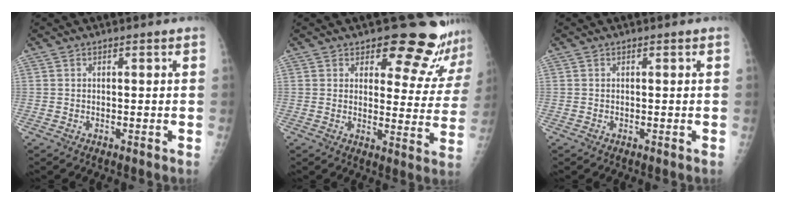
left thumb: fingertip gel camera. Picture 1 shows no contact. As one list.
[{"total": 14.2, "force": [12.9, 4.4, 4.2], "torque": [-0.001, -0.114, 0.140]}, {"total": 0.0}]